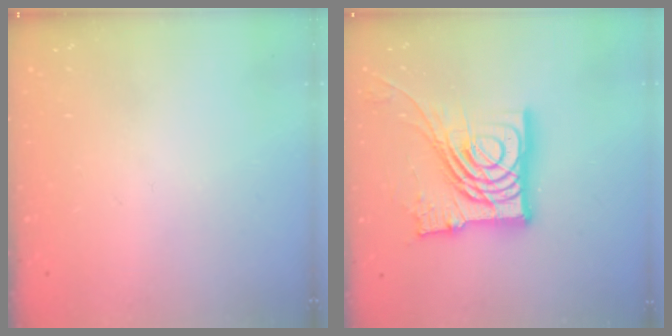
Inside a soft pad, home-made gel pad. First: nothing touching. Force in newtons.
{"total": 23.8, "press": 23.6, "slide": 2.4}